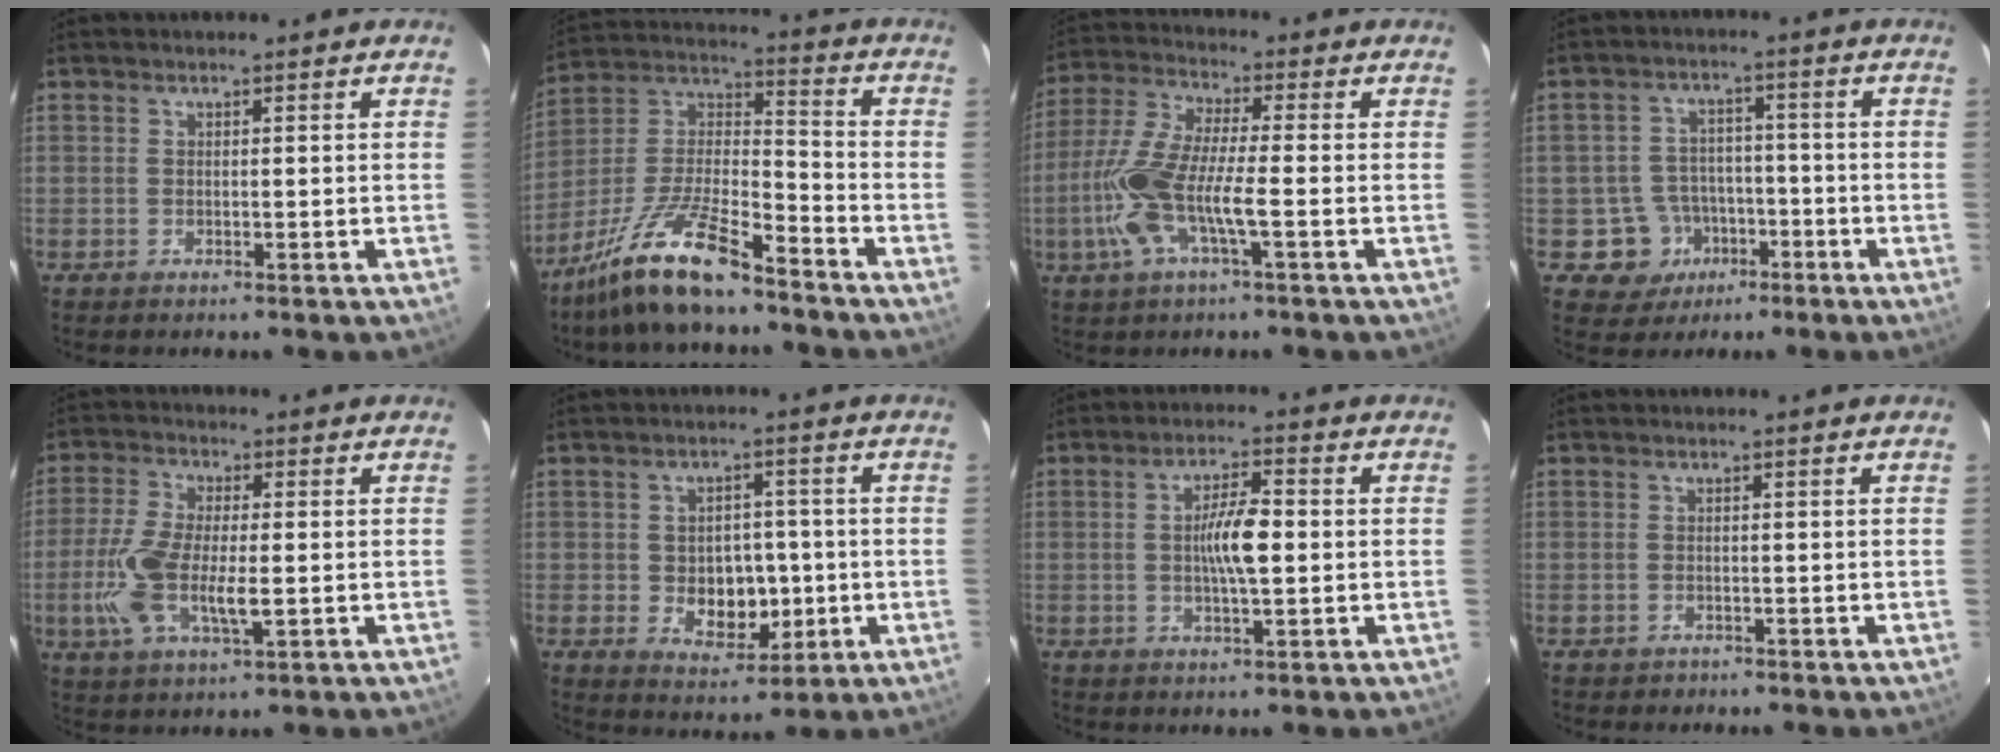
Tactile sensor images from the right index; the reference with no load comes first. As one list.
[{"total": 15.1, "force": [-11.3, 2.6, 9.6], "torque": [-0.199, 0.001, -0.208]}, {"total": 11.2, "force": [-3.0, 1.7, 10.6], "torque": [-0.234, 0.005, -0.061]}, {"total": 7.3, "force": [-2.6, 6.8, 0.3], "torque": [0.001, 0.014, -0.032]}, {"total": 10.6, "force": [-1.8, 3.5, 9.9], "torque": [-0.213, -0.006, -0.030]}, {"total": 7.8, "force": [-1.0, 5.2, 5.7], "torque": [-0.084, 0.006, -0.005]}, {"total": 6.4, "force": [-0.1, 1.2, 6.3], "torque": [-0.115, 0.006, -0.003]}, {"total": 0.9, "force": [-0.7, 0.7, -0.1], "torque": [-0.006, 0.002, -0.010]}]